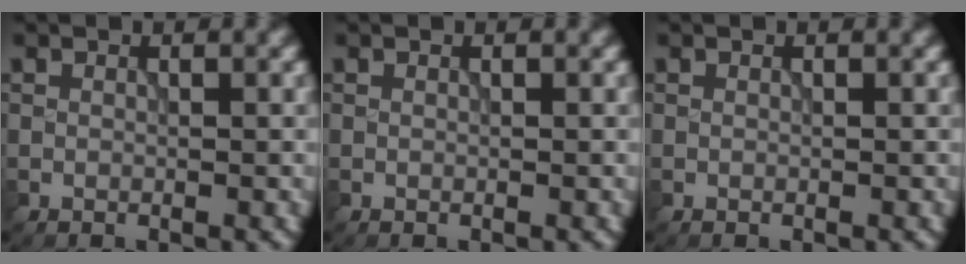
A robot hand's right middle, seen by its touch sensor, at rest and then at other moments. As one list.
[{"total": 0.0}, {"total": 0.0}]